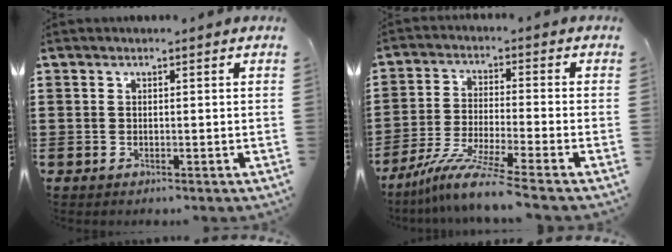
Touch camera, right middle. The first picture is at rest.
{"total": 8.1, "force": [-6.7, -0.3, 4.5], "torque": [-0.095, -0.014, -0.130]}